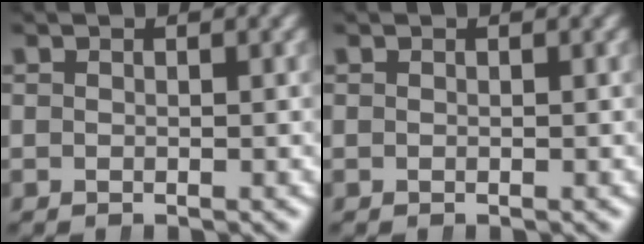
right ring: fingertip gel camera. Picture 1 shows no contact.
{"total": 0.0}